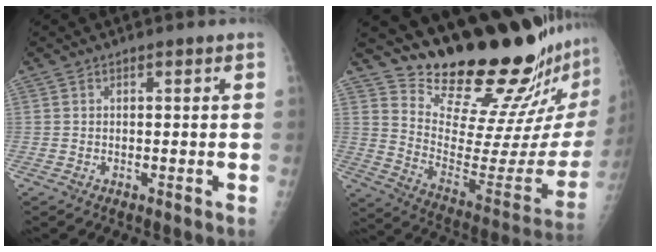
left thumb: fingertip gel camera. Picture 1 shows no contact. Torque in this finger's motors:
{"motor_torque": [0.40, 0.25, -0.45, -0.62, 0.04]}